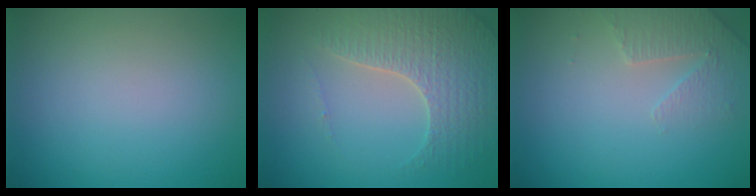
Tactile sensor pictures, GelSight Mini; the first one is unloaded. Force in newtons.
{"total": 4.3, "press": 4.0, "slide": 1.5}
{"total": 2.3, "press": 2.2, "slide": 0.6}